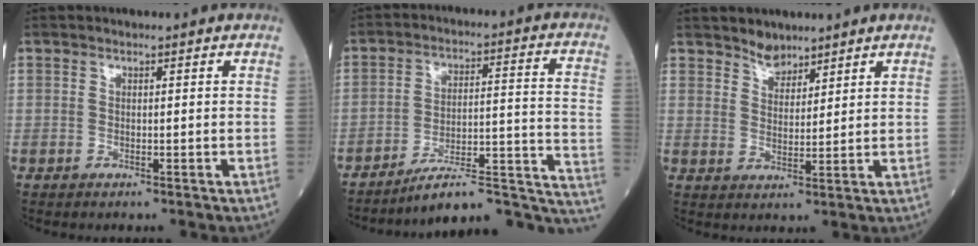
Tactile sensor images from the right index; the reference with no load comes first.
{"total": 17.7, "force": [-15.5, 2.1, 8.2], "torque": [-0.052, 0.050, -0.222]}
{"total": 3.4, "force": [3.0, 1.4, 0.6], "torque": [-0.008, 0.002, 0.053]}